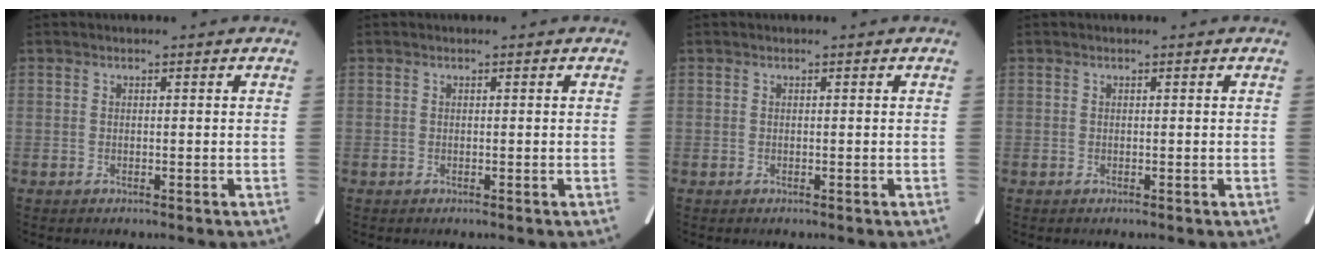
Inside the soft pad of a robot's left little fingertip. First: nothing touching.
{"total": 0.0}
{"total": 0.0}
{"total": 0.0}